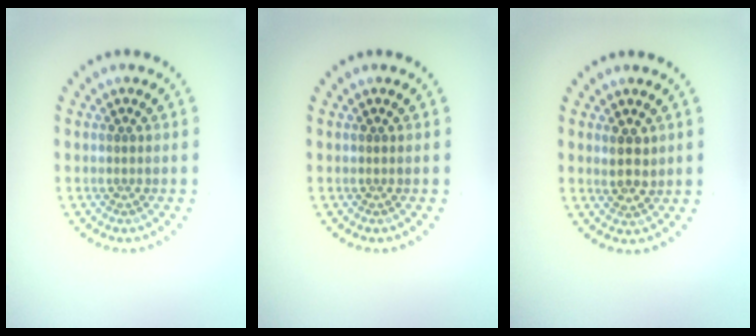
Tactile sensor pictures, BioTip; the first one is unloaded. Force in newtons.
{"total": 0.0}
{"total": 2.3, "press": 2.2, "slide": 0.7}